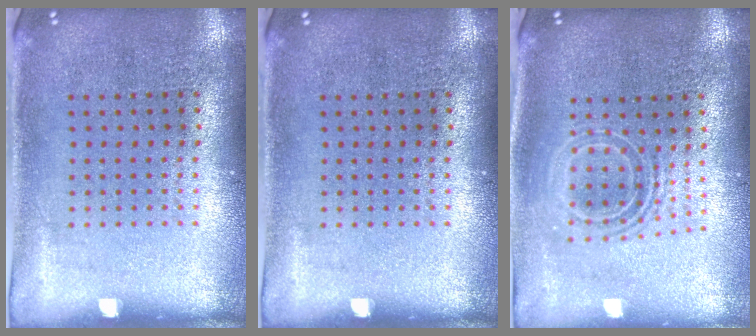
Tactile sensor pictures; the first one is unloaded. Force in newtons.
{"total": 0.0}
{"total": 1.6, "press": 1.3, "slide": 0.9}